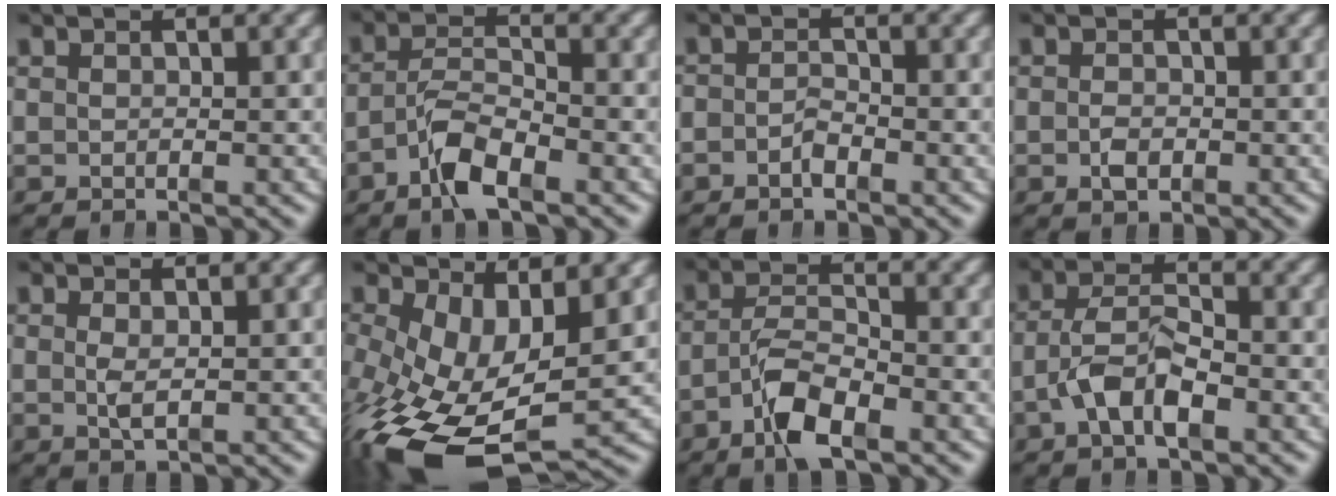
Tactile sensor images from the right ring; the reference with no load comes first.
{"total": 4.2, "force": [-2.4, 1.7, 3.0], "torque": [-0.053, -0.011, -0.041]}
{"total": 2.1, "force": [-1.3, 1.5, 0.8], "torque": [-0.021, -0.008, -0.024]}
{"total": 1.4, "force": [-0.8, 0.7, 0.9], "torque": [-0.018, -0.011, -0.009]}
{"total": 1.3, "force": [-0.1, 0.2, 1.3], "torque": [-0.027, -0.016, 0.008]}
{"total": 10.8, "force": [-4.6, 6.1, 7.6], "torque": [-0.183, -0.063, -0.042]}
{"total": 4.7, "force": [-2.4, 2.0, 3.5], "torque": [-0.062, -0.013, -0.040]}
{"total": 5.2, "force": [-2.1, 3.0, 3.7], "torque": [-0.070, -0.016, -0.034]}